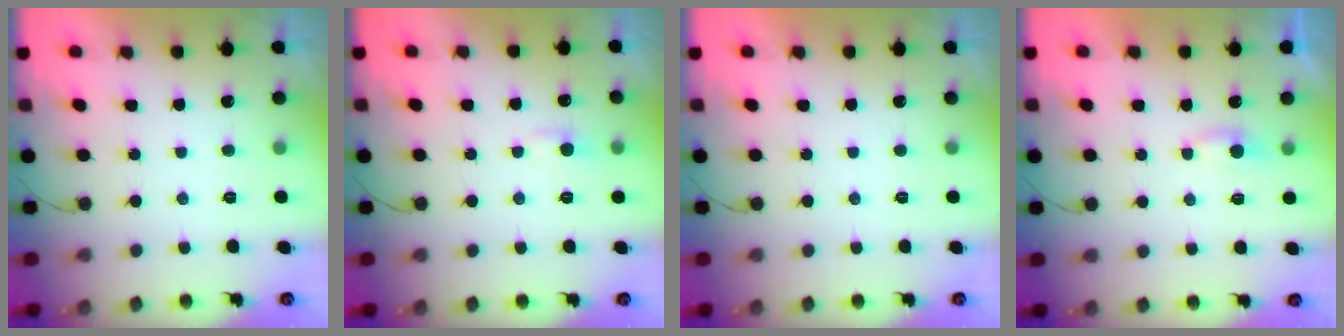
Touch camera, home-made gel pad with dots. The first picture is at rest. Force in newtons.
{"total": 4.8, "press": 4.7, "slide": 0.5}
{"total": 0.0}
{"total": 3.2, "press": 3.1, "slide": 0.5}